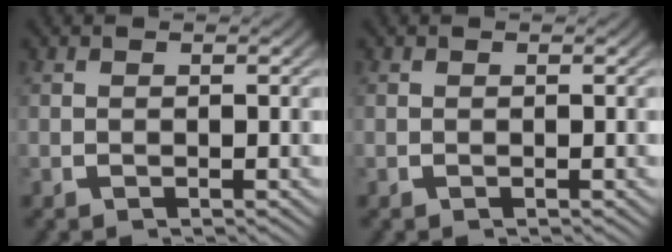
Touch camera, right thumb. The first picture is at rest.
{"total": 0.0}